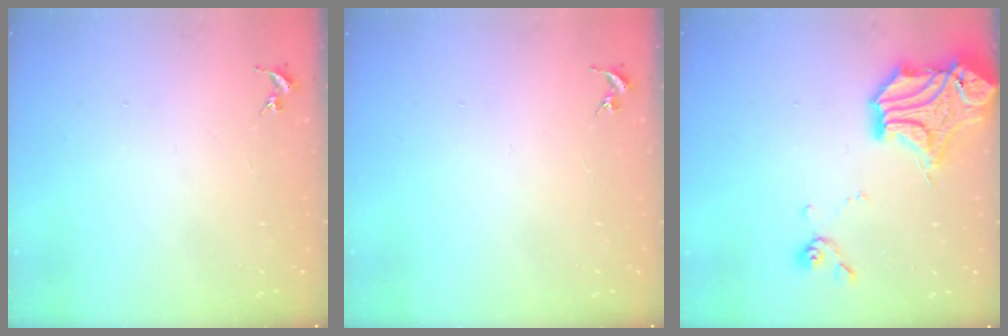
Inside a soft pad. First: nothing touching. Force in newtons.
{"total": 0.0}
{"total": 20.2, "press": 20.0, "slide": 2.5}